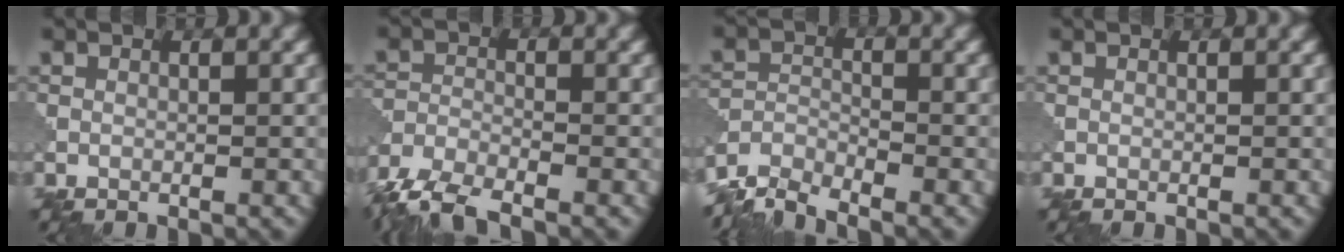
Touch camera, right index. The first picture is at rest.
{"total": 6.1, "force": [-5.1, 1.4, 3.1], "torque": [-0.065, -0.014, -0.107]}
{"total": 4.1, "force": [-3.9, 0.9, 1.2], "torque": [-0.020, -0.006, -0.086]}
{"total": 0.0}